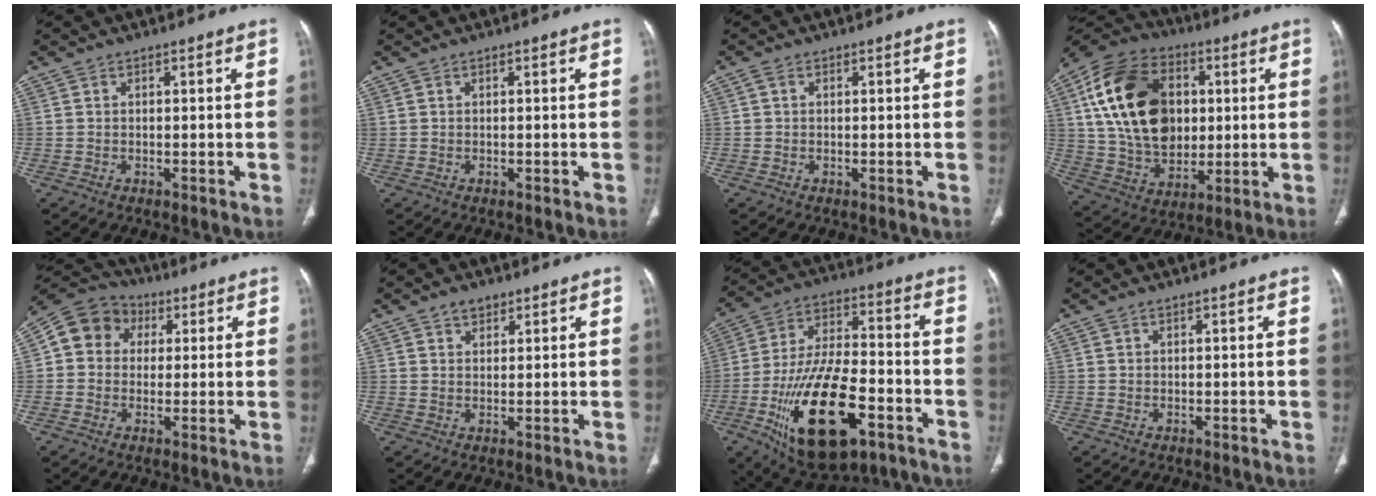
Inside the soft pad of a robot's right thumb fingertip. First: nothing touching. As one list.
[{"total": 0.0}, {"total": 0.9, "force": [0.2, 0.6, 0.6], "torque": [-0.012, 0.005, 0.003]}, {"total": 23.5, "force": [4.4, 16.6, 16.0], "torque": [-0.277, 0.002, 0.082]}, {"total": 10.0, "force": [2.1, 8.7, 4.4], "torque": [-0.057, 0.018, 0.020]}, {"total": 2.8, "force": [1.8, 1.8, 1.2], "torque": [-0.005, -0.010, 0.028]}, {"total": 23.6, "force": [-9.7, 10.8, 18.6], "torque": [-0.344, 0.038, -0.149]}, {"total": 0.0}]